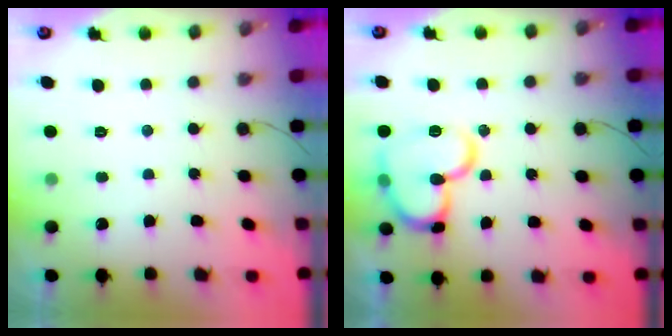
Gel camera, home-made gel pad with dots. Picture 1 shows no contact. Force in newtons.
{"total": 17.2, "press": 17.1, "slide": 2.0}